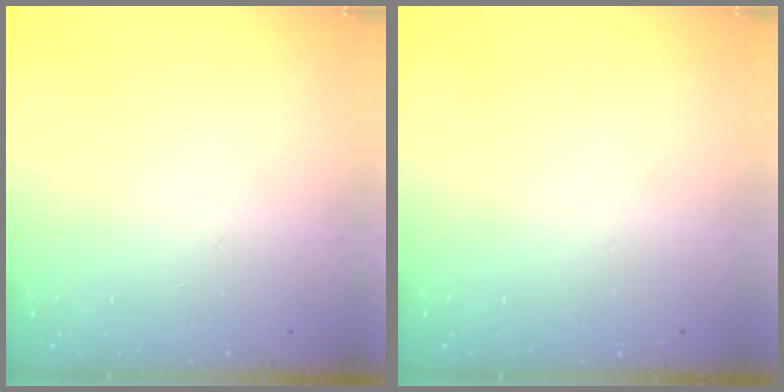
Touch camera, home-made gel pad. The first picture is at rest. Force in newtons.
{"total": 0.0}